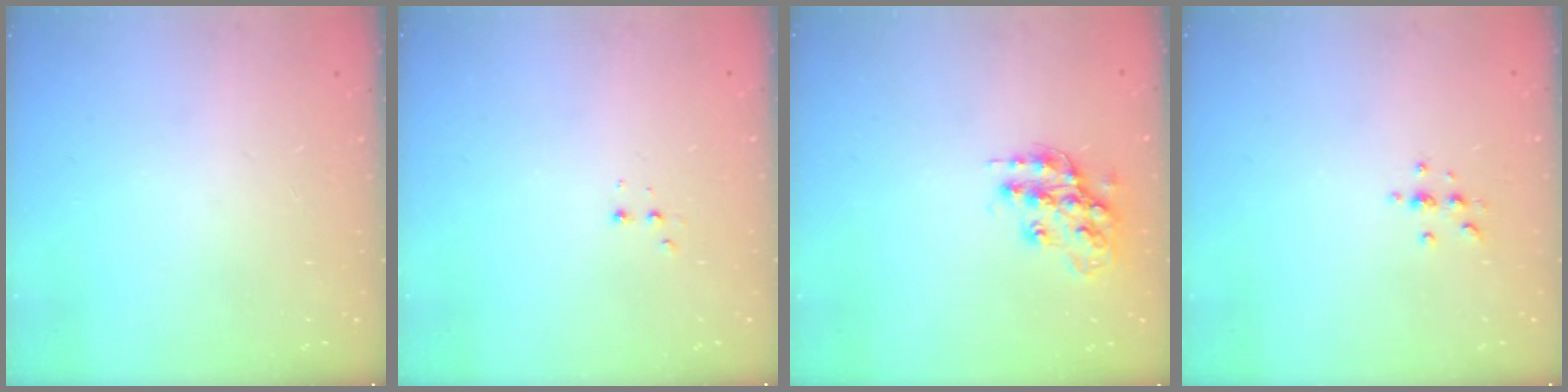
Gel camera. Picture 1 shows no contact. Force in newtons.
{"total": 2.4, "press": 2.2, "slide": 0.9}
{"total": 15.0, "press": 15.0, "slide": 1.2}
{"total": 2.9, "press": 2.9, "slide": 0.4}